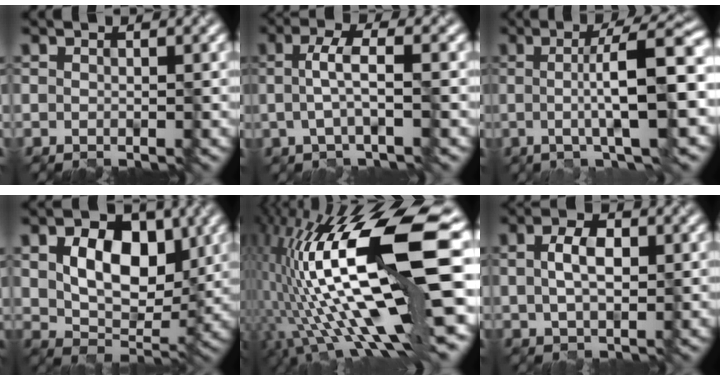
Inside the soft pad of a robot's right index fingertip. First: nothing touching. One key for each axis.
{"total": 2.4, "fx": 0.2, "fy": 0.4, "fz": 2.3, "tx": -0.046, "ty": 0.004, "tz": 0.000}
{"total": 9.1, "fx": -0.2, "fy": 1.7, "fz": 9.0, "tx": -0.112, "ty": 0.008, "tz": -0.008}
{"total": 7.4, "fx": 2.1, "fy": 4.9, "fz": 5.1, "tx": -0.087, "ty": -0.005, "tz": 0.035}
{"total": 16.8, "fx": 0.3, "fy": 4.5, "fz": 16.2, "tx": -0.291, "ty": 0.016, "tz": 0.012}
{"total": 3.8, "fx": 1.1, "fy": 2.4, "fz": 2.8, "tx": -0.056, "ty": 0.003, "tz": 0.020}